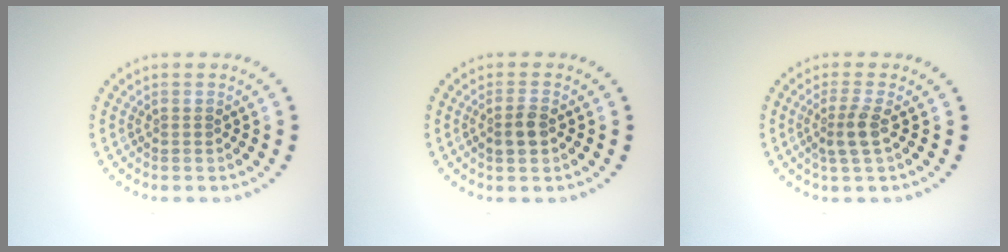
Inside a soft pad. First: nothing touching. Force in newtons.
{"total": 1.8, "press": 1.8, "slide": 0.5}
{"total": 2.3, "press": 1.8, "slide": 1.3}